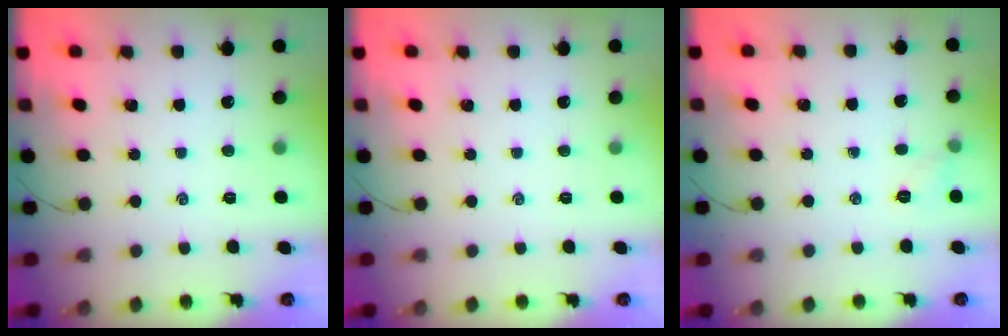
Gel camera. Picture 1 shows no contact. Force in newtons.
{"total": 0.0}
{"total": 4.7, "press": 4.5, "slide": 1.4}